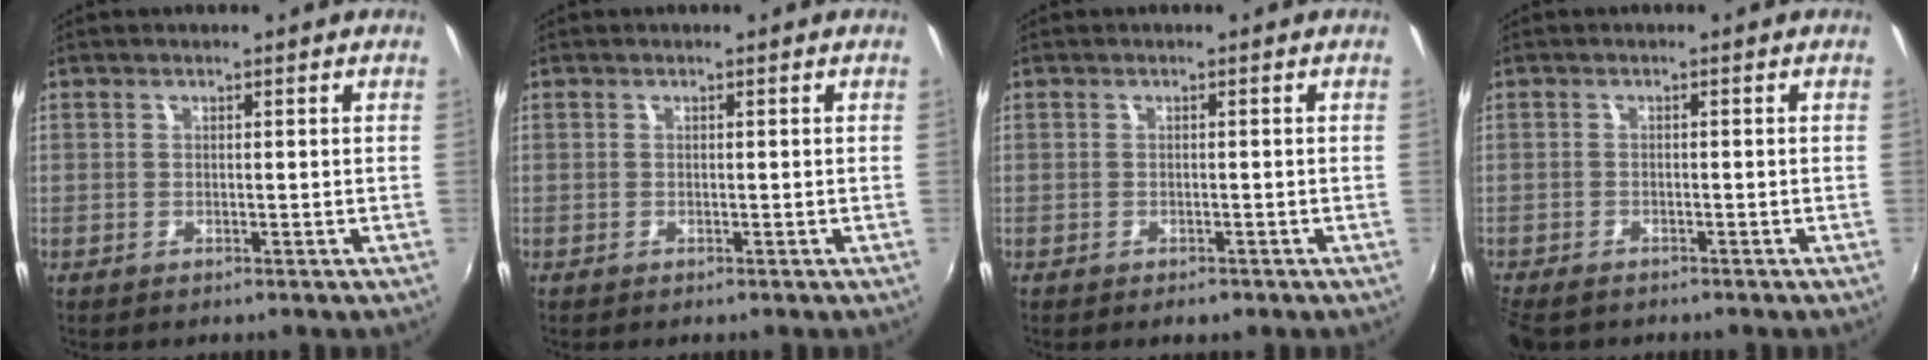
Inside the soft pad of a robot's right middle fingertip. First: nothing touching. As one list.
[{"total": 0.0}, {"total": 1.7, "force": [-1.3, 0.7, 0.9], "torque": [-0.018, -0.006, -0.016]}, {"total": 4.8, "force": [-3.9, 1.8, 2.1], "torque": [-0.060, -0.023, -0.072]}]